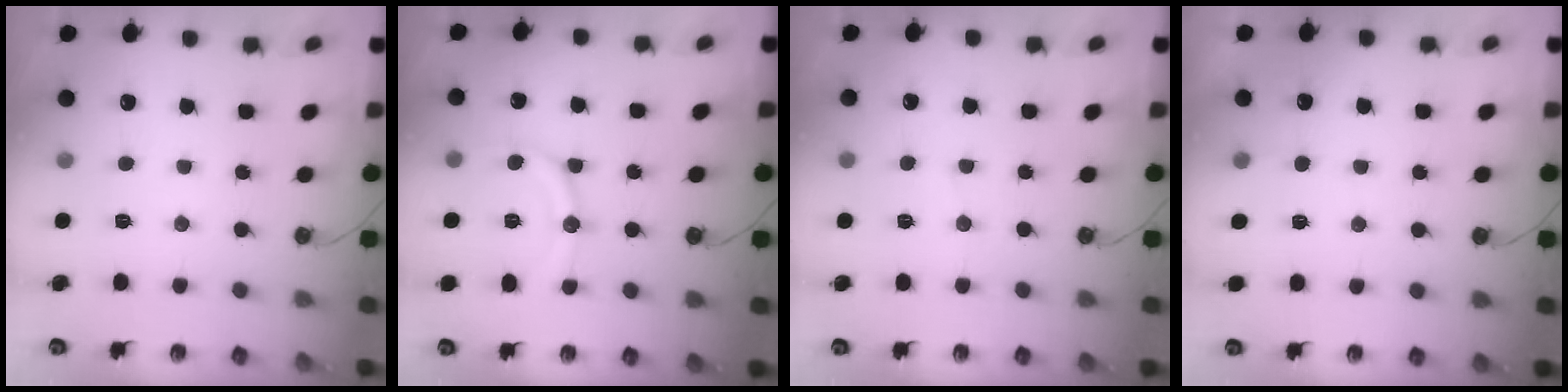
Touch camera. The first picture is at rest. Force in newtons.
{"total": 11.9, "press": 11.8, "slide": 0.9}
{"total": 3.7, "press": 3.7, "slide": 0.3}
{"total": 2.6, "press": 2.6, "slide": 0.3}